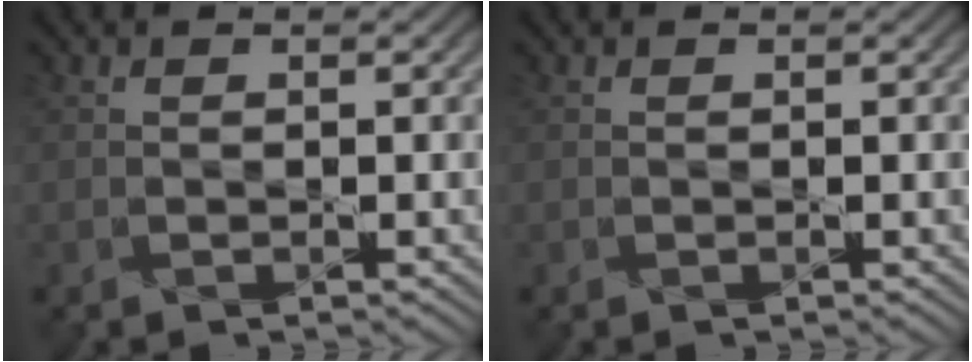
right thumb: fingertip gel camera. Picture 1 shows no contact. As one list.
[{"total": 0.0}]